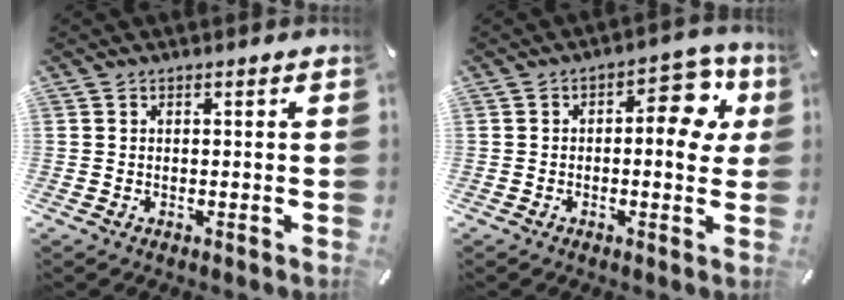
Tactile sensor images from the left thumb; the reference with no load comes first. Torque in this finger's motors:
{"motor_torque": [0.85, 1.10, 0.09, -0.01, 0.07]}